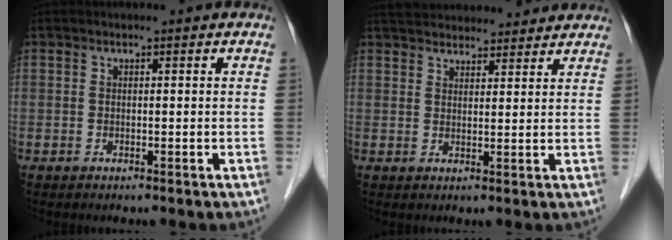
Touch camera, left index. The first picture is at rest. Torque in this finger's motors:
{"motor_torque": [0.69, -0.72, 0.23, 0.04]}